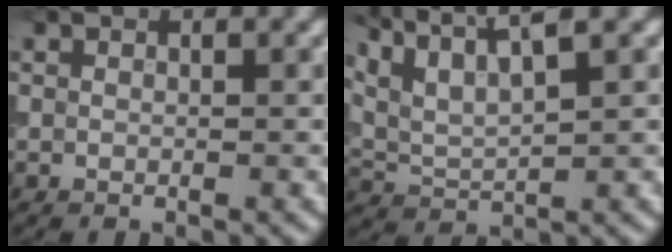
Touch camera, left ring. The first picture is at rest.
{"total": 6.8, "force": [4.7, 1.5, 4.6], "torque": [-0.096, 0.019, 0.076]}